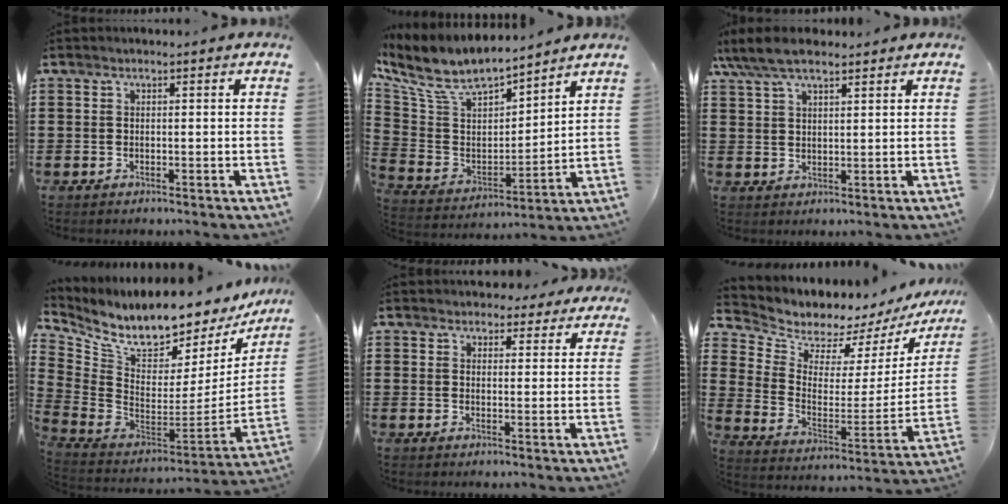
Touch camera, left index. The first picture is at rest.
{"total": 9.5, "force": [7.9, 3.1, 4.3], "torque": [-0.123, -0.047, 0.135]}
{"total": 6.4, "force": [4.9, 2.1, 3.5], "torque": [-0.080, 0.000, 0.092]}
{"total": 8.6, "force": [7.4, 2.1, 3.7], "torque": [-0.106, -0.075, 0.127]}
{"total": 3.3, "force": [3.1, 1.0, 0.3], "torque": [-0.007, -0.006, 0.057]}
{"total": 5.2, "force": [5.0, 1.2, -0.5], "torque": [-0.030, -0.053, 0.084]}